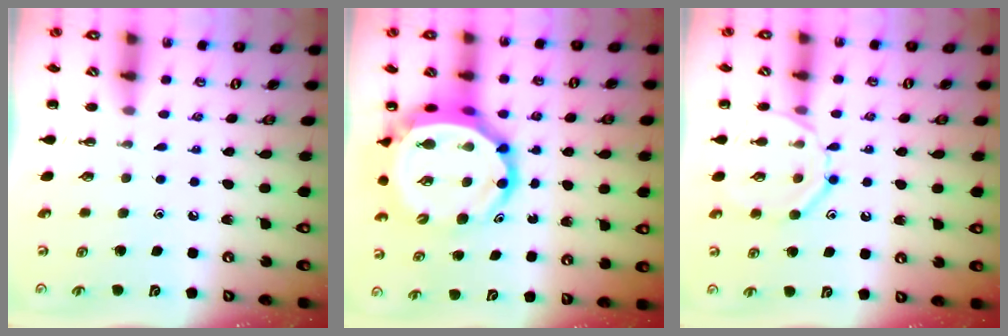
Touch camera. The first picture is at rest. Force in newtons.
{"total": 11.1, "press": 10.7, "slide": 3.0}
{"total": 12.6, "press": 12.5, "slide": 1.0}